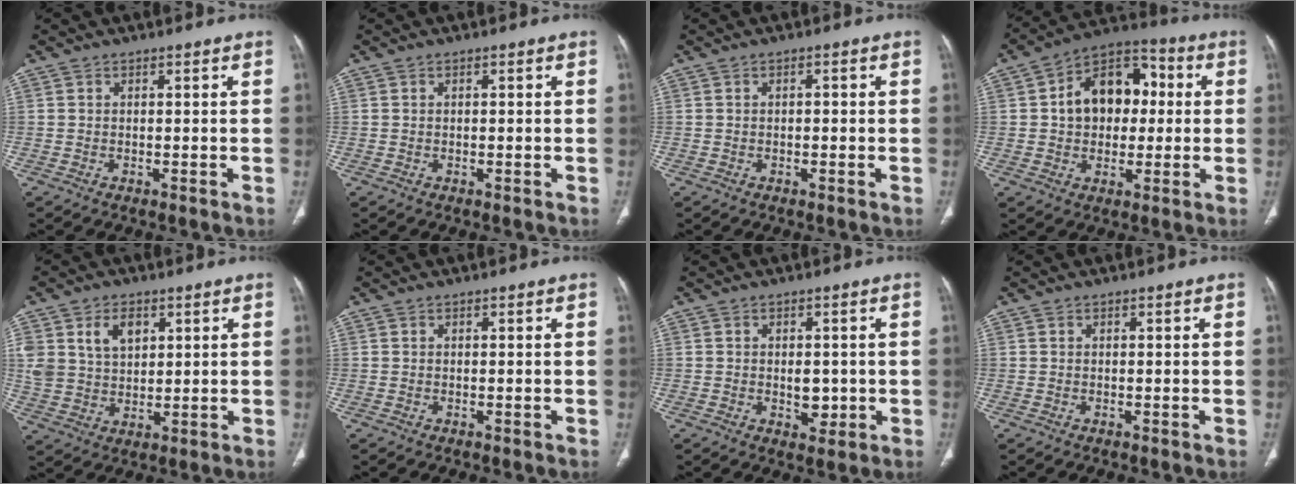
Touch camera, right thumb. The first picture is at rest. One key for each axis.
{"total": 0.0}
{"total": 0.9, "fx": -0.1, "fy": 0.5, "fz": 0.8, "tx": -0.010, "ty": 0.002, "tz": -0.003}
{"total": 14.9, "fx": 1.7, "fy": 10.5, "fz": 10.4, "tx": -0.116, "ty": 0.028, "tz": 0.018}
{"total": 9.0, "fx": 3.8, "fy": 6.2, "fz": 5.3, "tx": -0.083, "ty": -0.012, "tz": 0.081}
{"total": 0.0}
{"total": 4.0, "fx": -0.4, "fy": 2.6, "fz": 2.9, "tx": -0.027, "ty": -0.002, "tz": 0.002}
{"total": 0.0}